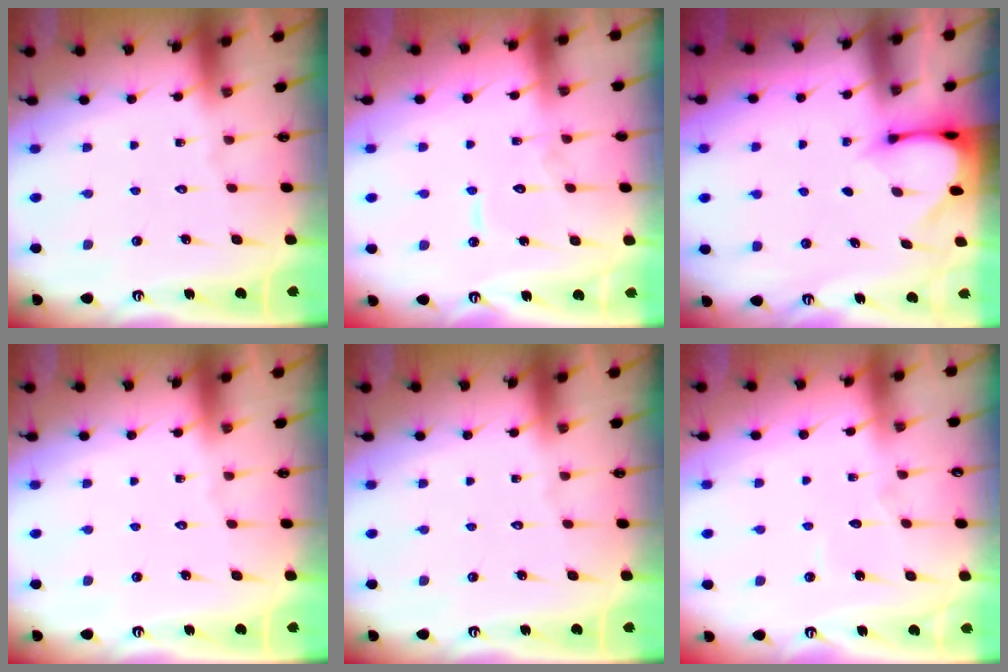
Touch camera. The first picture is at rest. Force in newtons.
{"total": 7.6, "press": 7.6, "slide": 0.6}
{"total": 3.3, "press": 3.3, "slide": 0.3}
{"total": 0.0}
{"total": 0.0}
{"total": 4.5, "press": 4.5, "slide": 0.4}